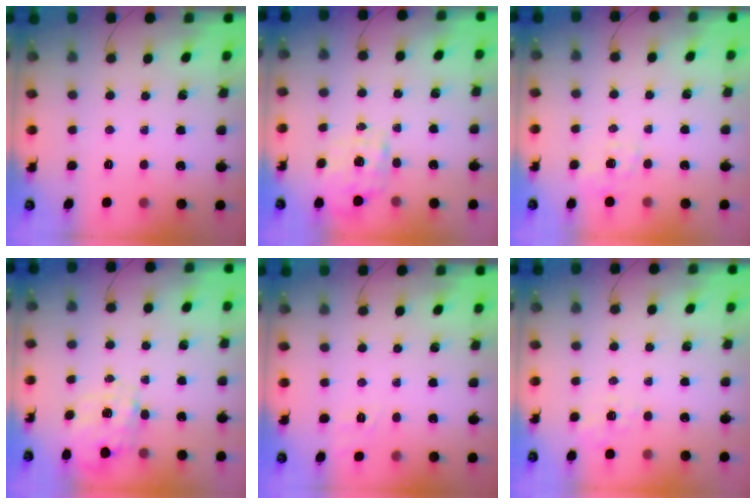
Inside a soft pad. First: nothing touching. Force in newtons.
{"total": 1.9, "press": 1.8, "slide": 0.6}
{"total": 3.3, "press": 3.0, "slide": 1.3}
{"total": 3.8, "press": 3.7, "slide": 0.9}
{"total": 1.8, "press": 0.4, "slide": 1.7}
{"total": 1.6, "press": 0.1, "slide": 1.6}